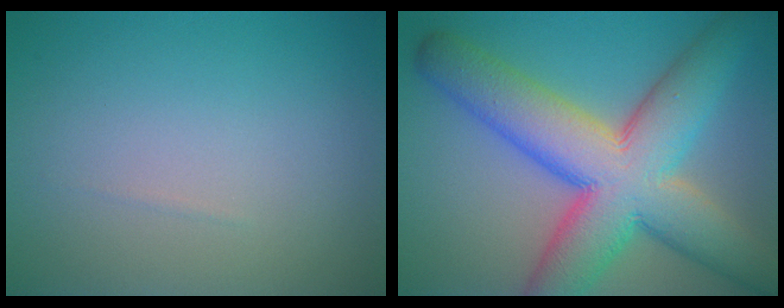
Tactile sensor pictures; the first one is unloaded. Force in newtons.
{"total": 12.6, "press": 12.6, "slide": 0.4}